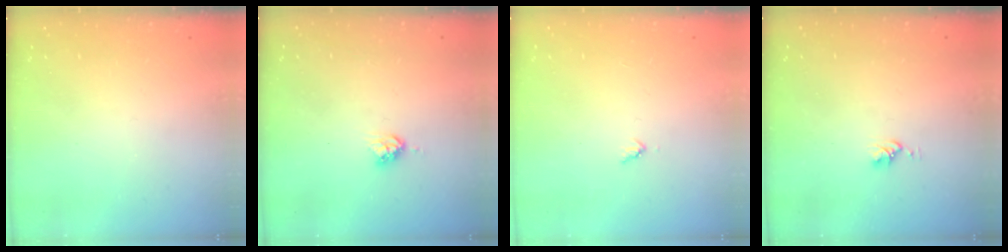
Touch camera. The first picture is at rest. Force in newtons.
{"total": 4.4, "press": 4.3, "slide": 0.6}
{"total": 3.0, "press": 3.0, "slide": 0.3}
{"total": 3.0, "press": 3.0, "slide": 0.4}